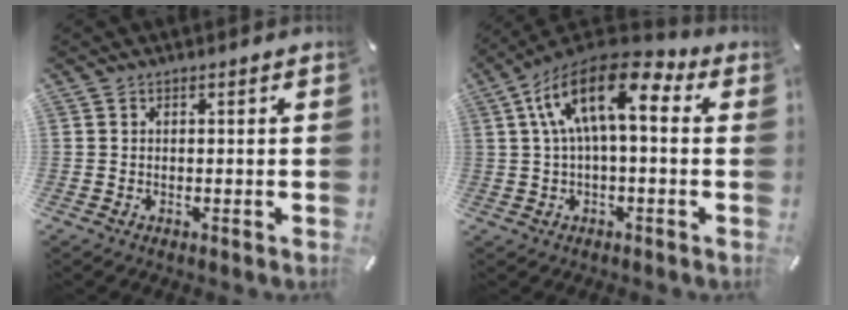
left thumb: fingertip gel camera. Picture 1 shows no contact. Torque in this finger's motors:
{"motor_torque": [0.65, 0.67, 1.56, -1.22, 0.59]}